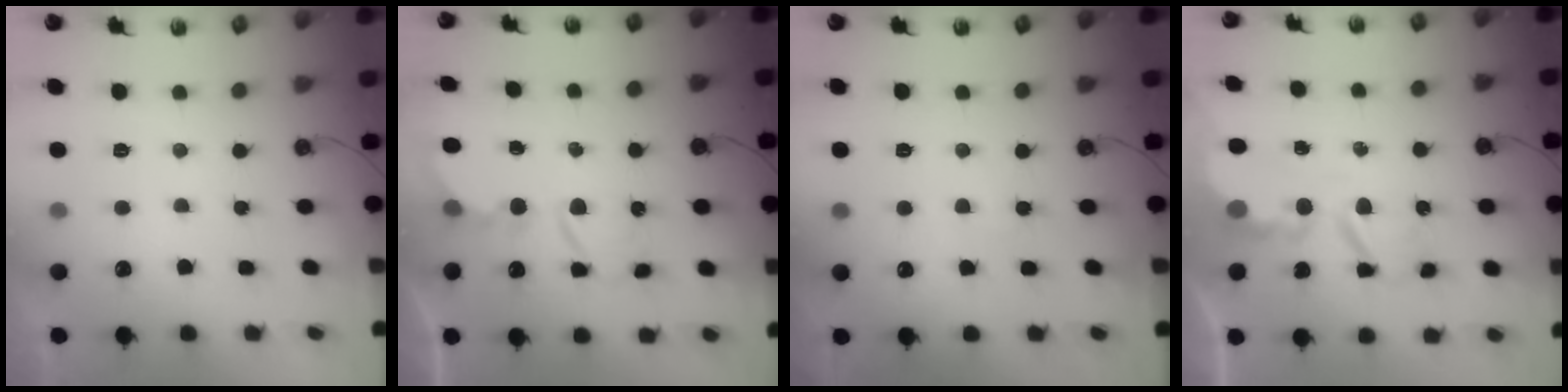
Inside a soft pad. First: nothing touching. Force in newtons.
{"total": 6.4, "press": 6.4, "slide": 0.3}
{"total": 1.5, "press": 1.5, "slide": 0.3}
{"total": 6.6, "press": 6.6, "slide": 0.4}